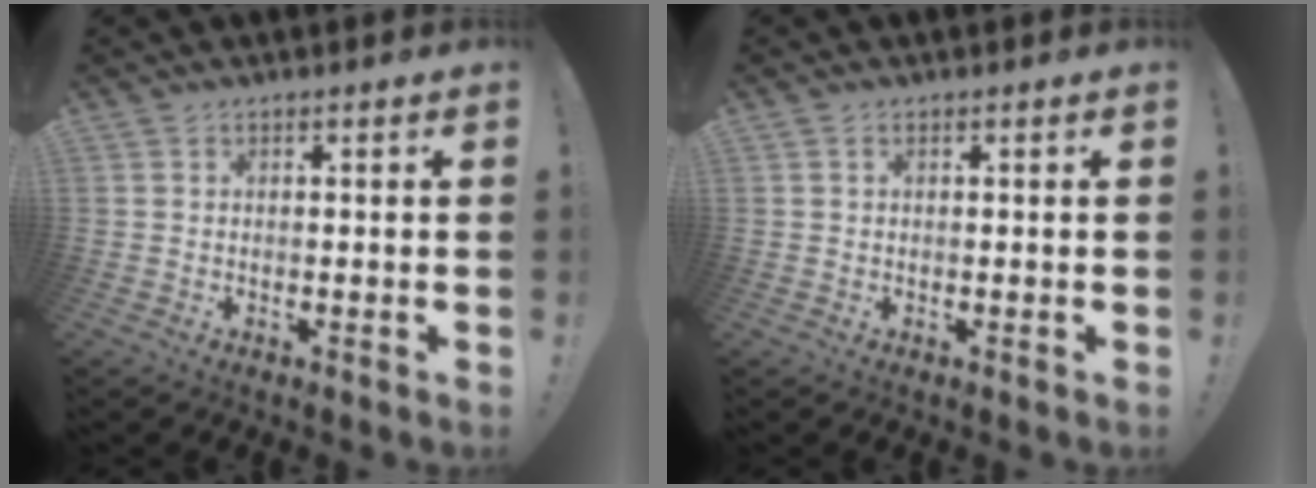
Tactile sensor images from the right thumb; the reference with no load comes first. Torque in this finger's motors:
{"motor_torque": [-0.17, -0.04, -0.07, 0.17, 0.04]}